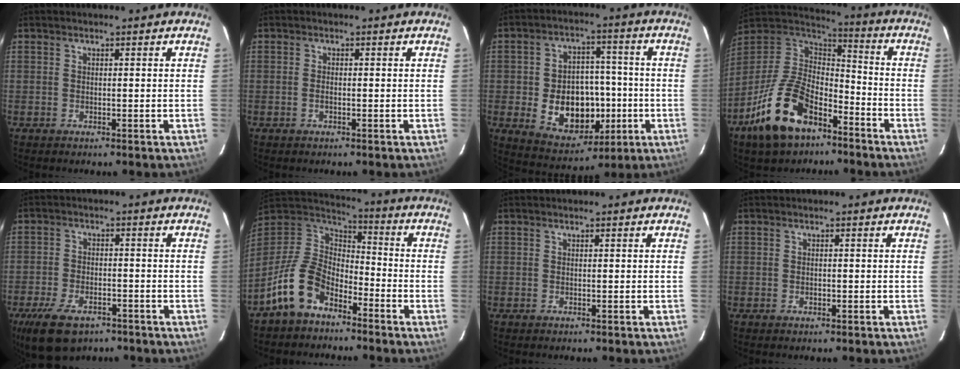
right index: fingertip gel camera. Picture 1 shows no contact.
{"total": 1.0, "force": [-0.4, 0.5, 0.8], "torque": [-0.018, 0.001, -0.008]}
{"total": 14.7, "force": [-3.1, 10.6, 9.7], "torque": [-0.198, 0.014, -0.024]}
{"total": 20.0, "force": [-11.3, 10.9, 12.3], "torque": [-0.265, -0.001, -0.197]}
{"total": 11.5, "force": [-7.5, 5.8, 6.5], "torque": [-0.154, -0.019, -0.126]}
{"total": 14.2, "force": [-8.3, 8.6, 7.8], "torque": [-0.181, 0.013, -0.156]}
{"total": 0.0}
{"total": 0.8, "force": [-0.3, 0.6, 0.5], "torque": [-0.007, 0.002, -0.004]}